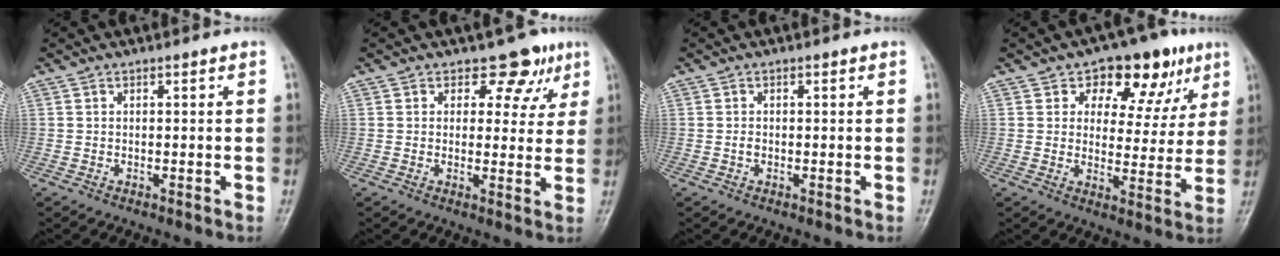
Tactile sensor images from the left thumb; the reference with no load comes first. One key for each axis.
{"total": 6.2, "fx": 3.8, "fy": 4.3, "fz": 2.3, "tx": 0.012, "ty": -0.014, "tz": 0.041}
{"total": 0.8, "fx": -0.2, "fy": 0.6, "fz": 0.5, "tx": -0.008, "ty": 0.001, "tz": -0.004}
{"total": 13.4, "fx": 7.2, "fy": 8.5, "fz": 7.5, "tx": -0.036, "ty": -0.018, "tz": 0.097}